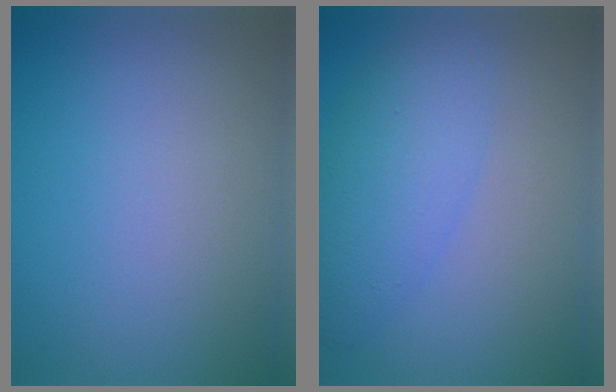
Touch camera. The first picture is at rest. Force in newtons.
{"total": 4.3, "press": 4.3, "slide": 0.1}